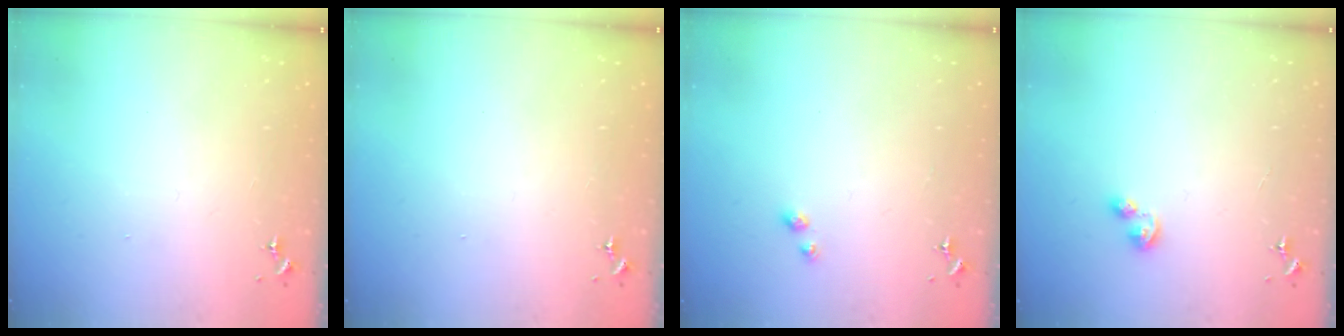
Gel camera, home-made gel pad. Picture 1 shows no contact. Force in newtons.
{"total": 0.0}
{"total": 2.6, "press": 2.6, "slide": 0.6}
{"total": 2.7, "press": 2.7, "slide": 0.3}